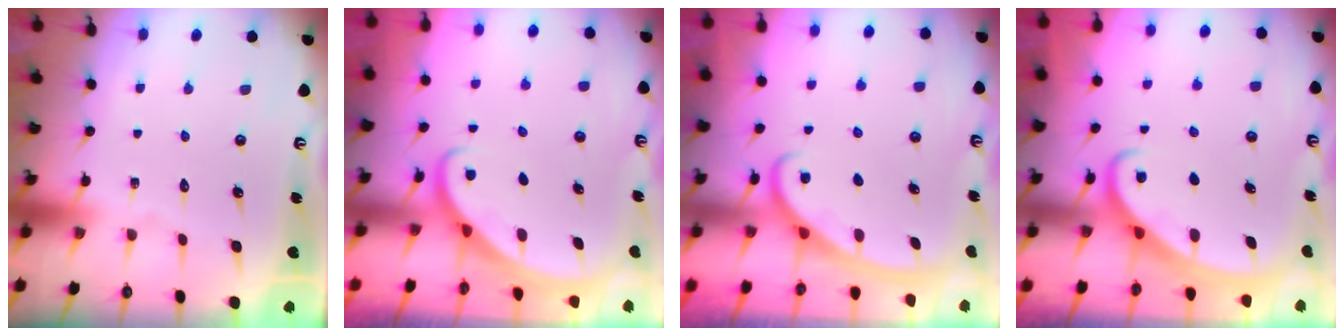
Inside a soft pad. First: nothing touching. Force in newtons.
{"total": 2.5, "press": 2.5, "slide": 0.2}
{"total": 2.8, "press": 2.8, "slide": 0.4}
{"total": 2.5, "press": 2.5, "slide": 0.3}